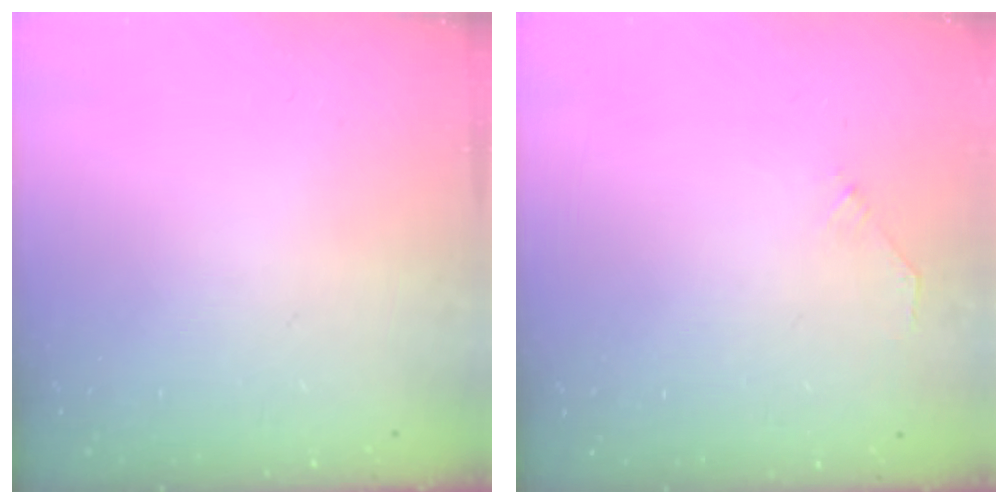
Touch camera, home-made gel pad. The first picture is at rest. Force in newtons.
{"total": 2.4, "press": 2.4, "slide": 0.5}